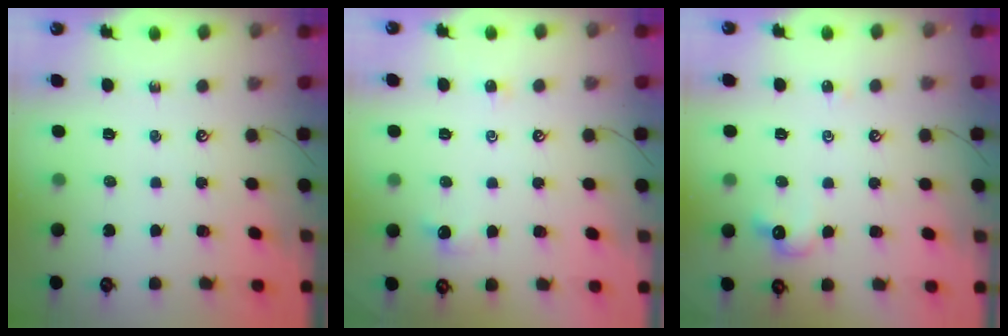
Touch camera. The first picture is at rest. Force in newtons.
{"total": 0.0}
{"total": 3.9, "press": 3.8, "slide": 0.7}